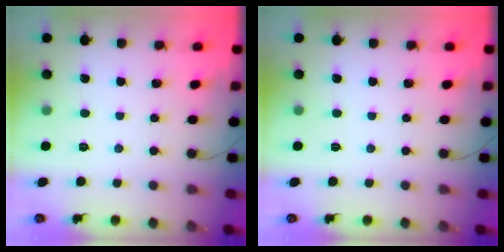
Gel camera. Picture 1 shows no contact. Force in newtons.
{"total": 0.0}